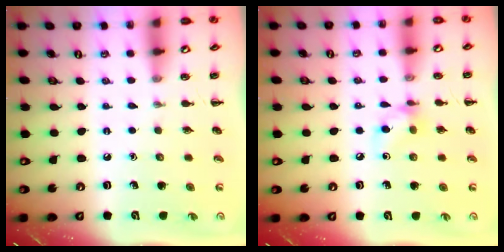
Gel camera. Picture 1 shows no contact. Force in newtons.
{"total": 7.2, "press": 7.2, "slide": 0.7}